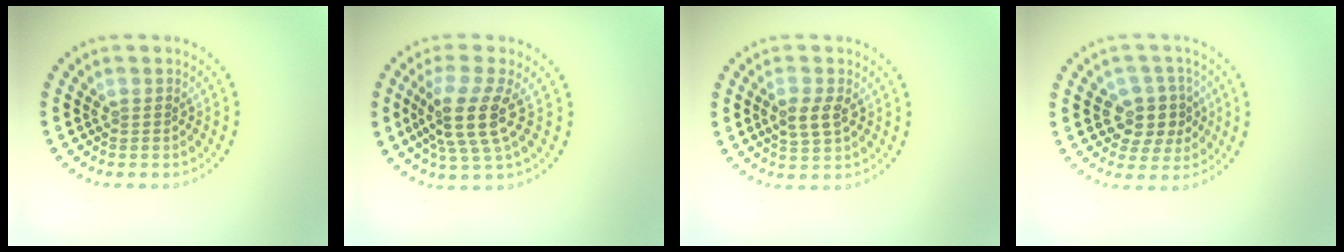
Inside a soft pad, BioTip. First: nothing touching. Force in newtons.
{"total": 4.3, "press": 3.4, "slide": 2.6}
{"total": 2.4, "press": 2.4, "slide": 0.2}
{"total": 4.2, "press": 3.9, "slide": 1.6}